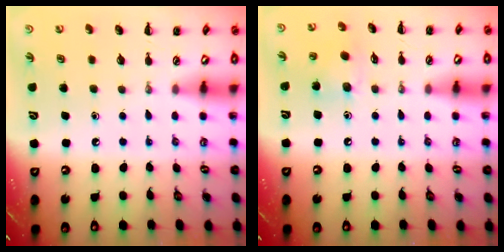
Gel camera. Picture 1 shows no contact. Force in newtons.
{"total": 7.4, "press": 7.3, "slide": 0.6}